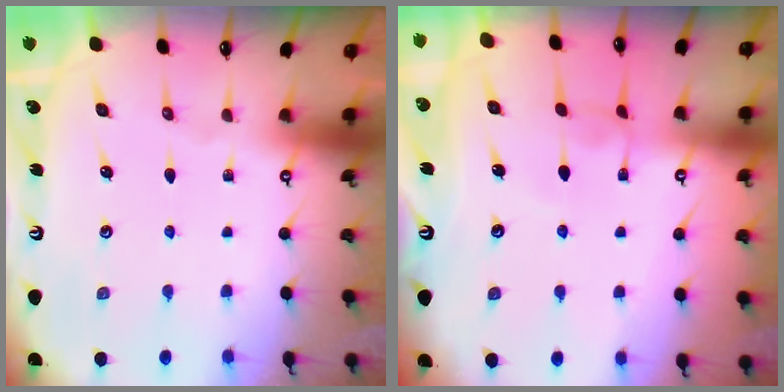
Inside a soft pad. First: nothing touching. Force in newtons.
{"total": 0.0}